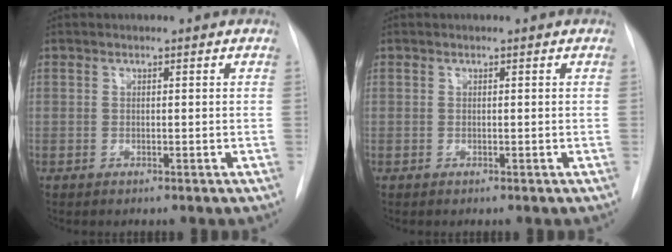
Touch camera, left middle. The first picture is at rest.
{"total": 0.0}